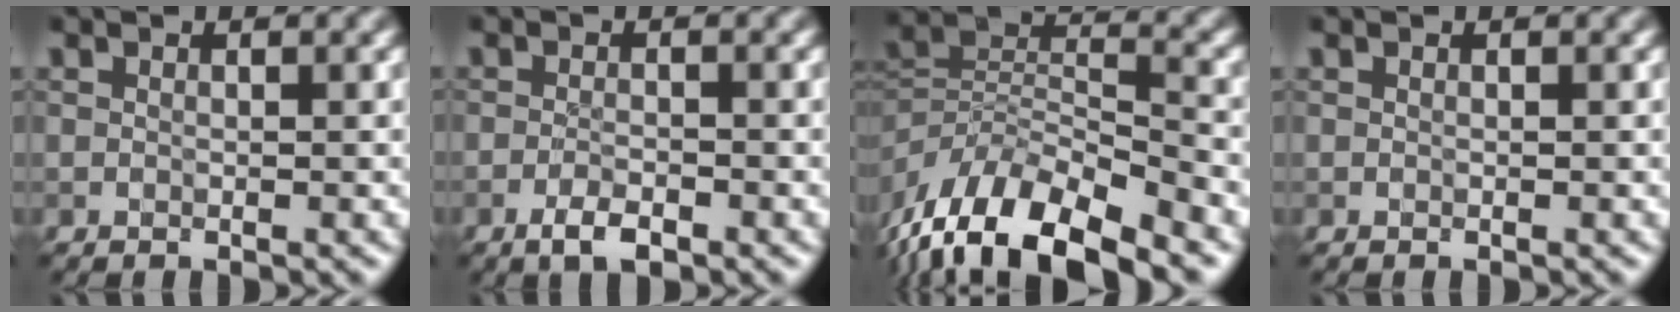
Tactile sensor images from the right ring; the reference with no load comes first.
{"total": 2.1, "force": [-1.3, 0.6, 1.5], "torque": [-0.030, -0.001, -0.025]}
{"total": 10.7, "force": [-6.9, 4.2, 6.9], "torque": [-0.123, 0.001, -0.131]}
{"total": 0.0}